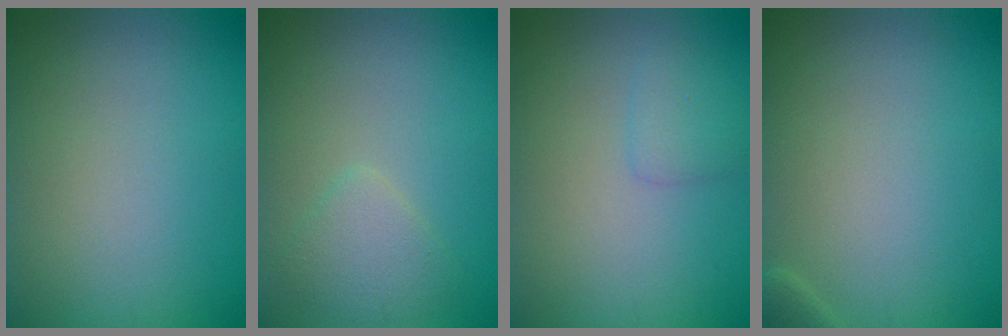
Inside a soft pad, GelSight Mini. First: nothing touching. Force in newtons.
{"total": 2.2, "press": 2.2, "slide": 0.2}
{"total": 1.4, "press": 1.4, "slide": 0.1}
{"total": 1.1, "press": 1.1, "slide": 0.1}